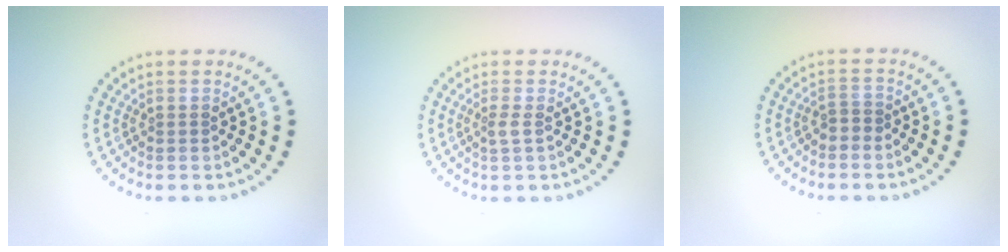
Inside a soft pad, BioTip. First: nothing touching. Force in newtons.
{"total": 1.1, "press": 0.8, "slide": 0.7}
{"total": 1.3, "press": 1.1, "slide": 0.6}